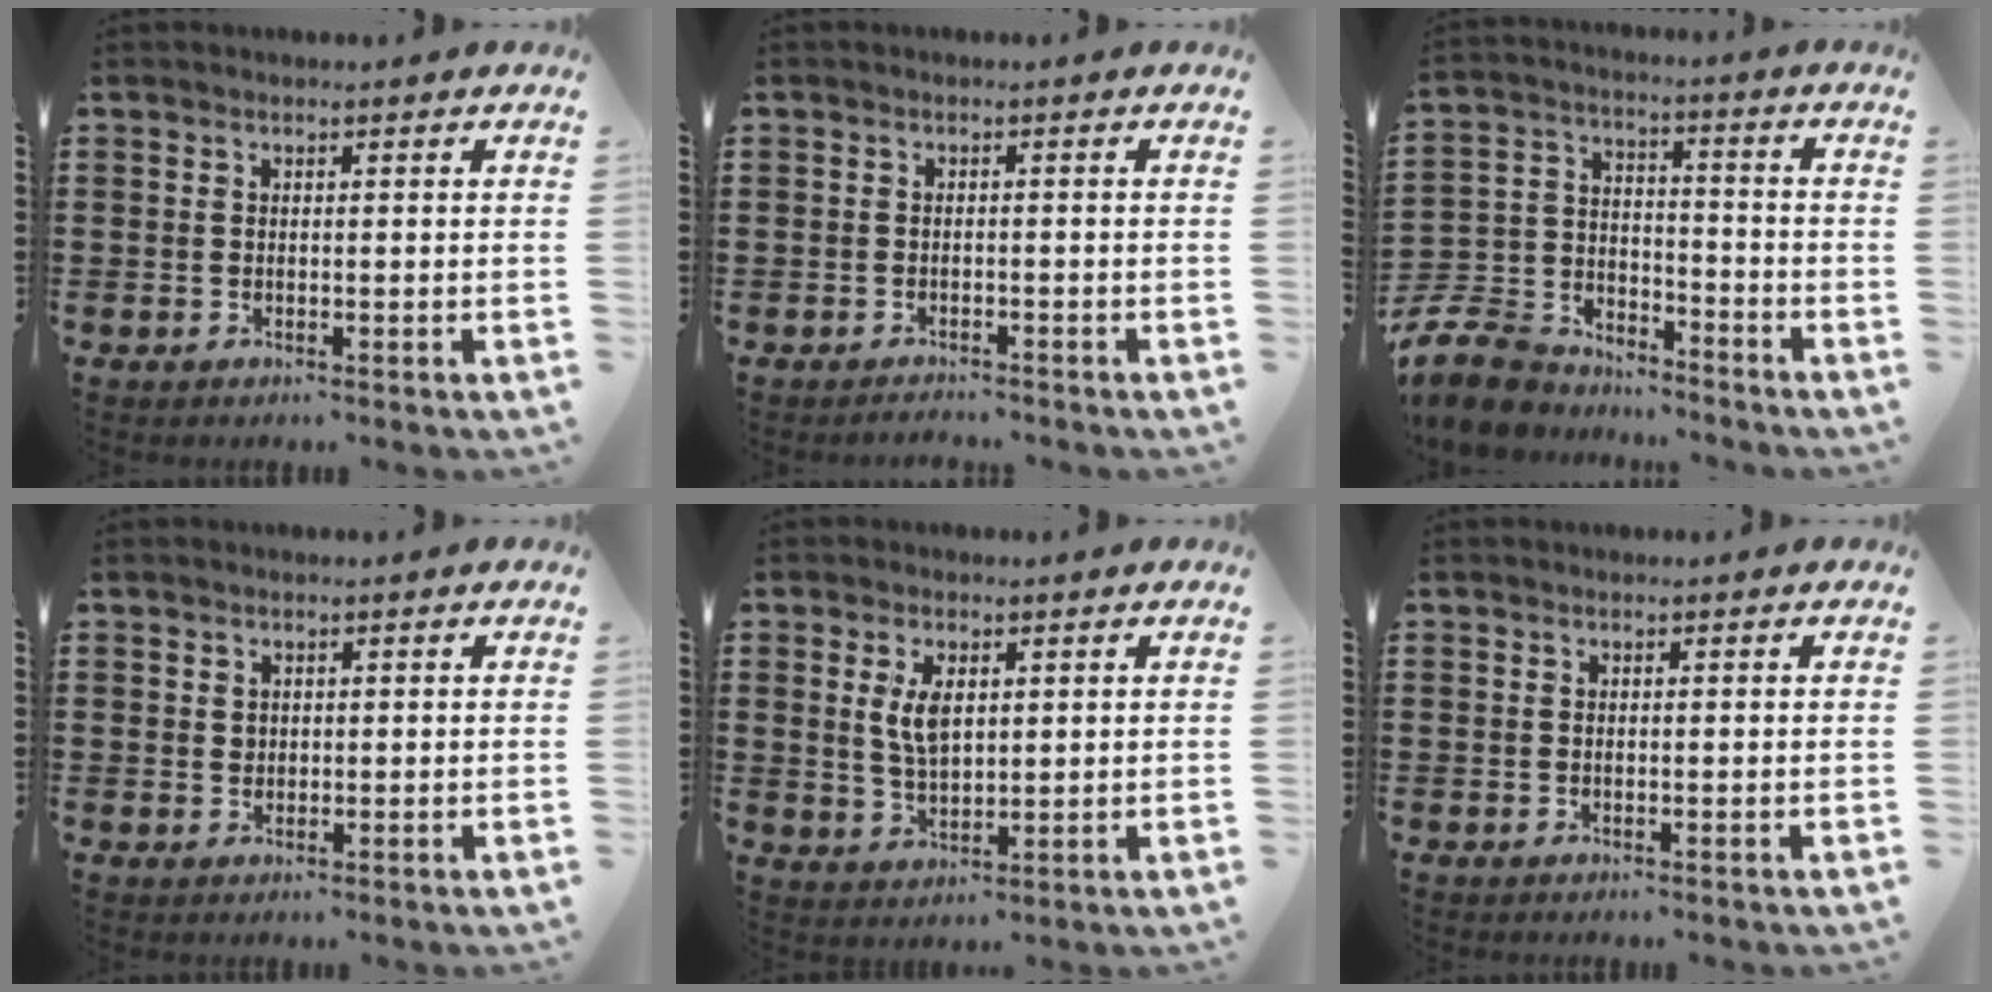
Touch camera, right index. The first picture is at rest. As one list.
[{"total": 1.2, "force": [-1.2, 0.1, -0.2], "torque": [0.000, 0.006, -0.027]}, {"total": 9.7, "force": [-8.9, 3.2, 2.2], "torque": [-0.073, 0.016, -0.181]}, {"total": 1.1, "force": [0.4, 1.0, 0.3], "torque": [-0.009, 0.004, 0.009]}, {"total": 4.9, "force": [1.4, 2.4, 4.0], "torque": [-0.086, 0.008, 0.023]}, {"total": 0.0}]